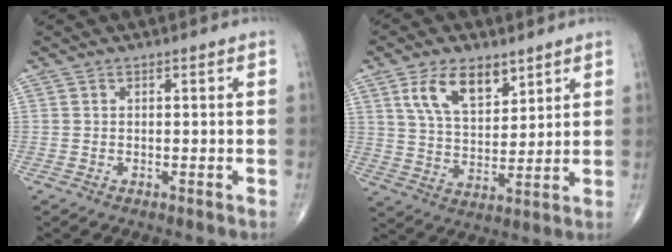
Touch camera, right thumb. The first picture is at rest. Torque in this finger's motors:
{"motor_torque": [-0.36, 0.71, 0.70, 0.35, 0.27]}